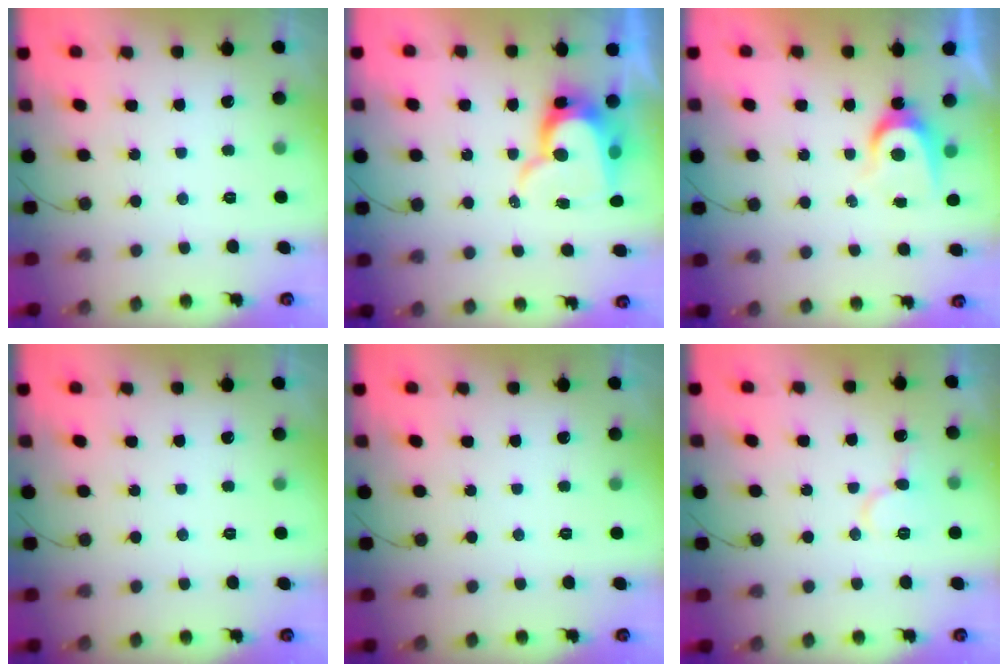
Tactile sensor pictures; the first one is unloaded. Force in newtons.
{"total": 11.4, "press": 11.3, "slide": 1.1}
{"total": 6.3, "press": 6.3, "slide": 0.5}
{"total": 0.0}
{"total": 0.0}
{"total": 8.7, "press": 8.7, "slide": 1.0}